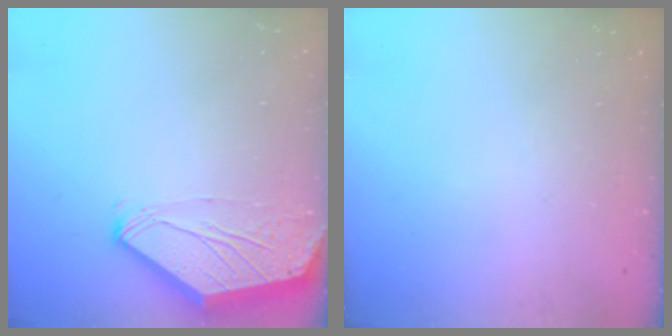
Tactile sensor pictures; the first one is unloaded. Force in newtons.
{"total": 0.0}